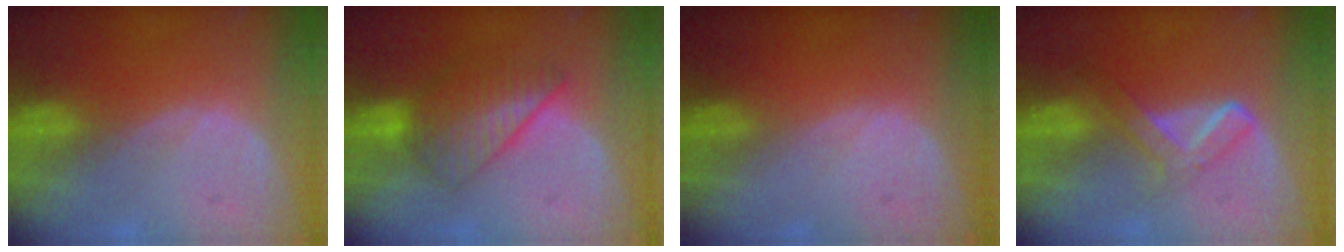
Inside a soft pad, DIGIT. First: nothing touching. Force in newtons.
{"total": 6.3, "press": 6.2, "slide": 0.6}
{"total": 0.0}
{"total": 5.5, "press": 4.7, "slide": 2.8}